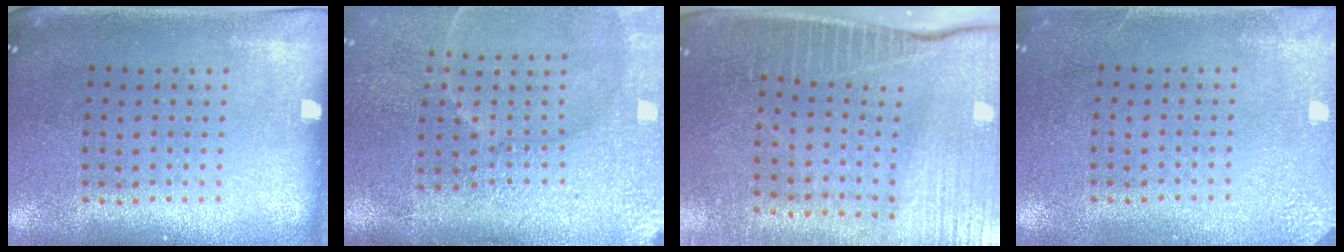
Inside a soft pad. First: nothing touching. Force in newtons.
{"total": 4.6, "press": 3.8, "slide": 2.5}
{"total": 3.8, "press": 3.4, "slide": 1.7}
{"total": 2.5, "press": 2.4, "slide": 0.3}